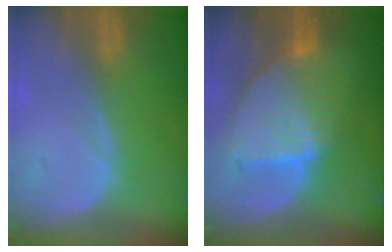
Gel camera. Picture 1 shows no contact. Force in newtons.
{"total": 8.7, "press": 7.5, "slide": 4.4}